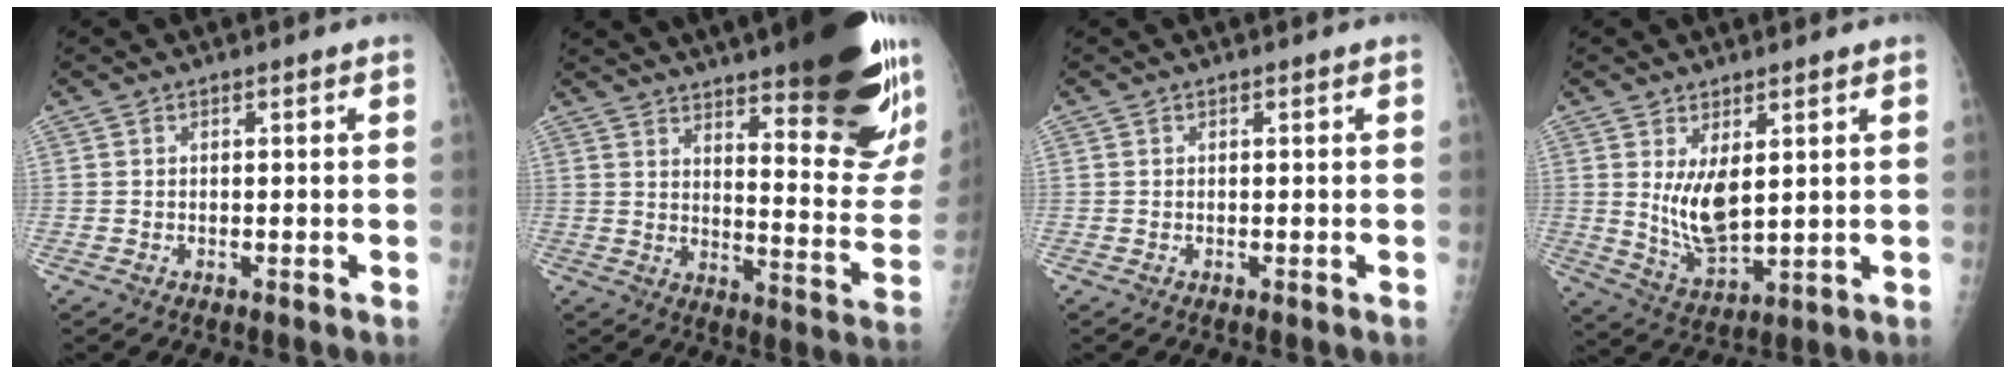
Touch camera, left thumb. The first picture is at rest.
{"total": 29.7, "force": [20.2, 6.9, 20.7], "torque": [-0.224, -0.094, 0.269]}
{"total": 0.0}
{"total": 8.6, "force": [2.4, 3.8, 7.3], "torque": [-0.123, -0.031, 0.058]}